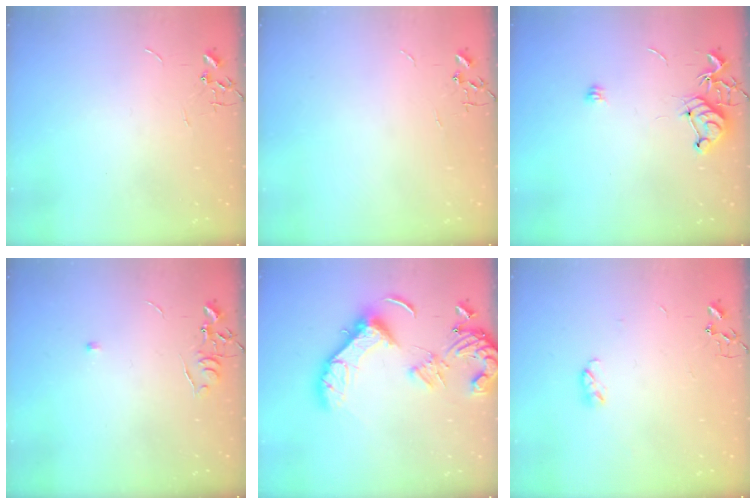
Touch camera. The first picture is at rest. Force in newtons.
{"total": 0.0}
{"total": 9.0, "press": 9.0, "slide": 0.6}
{"total": 5.0, "press": 4.9, "slide": 0.6}
{"total": 16.8, "press": 16.6, "slide": 2.0}
{"total": 4.1, "press": 4.0, "slide": 0.6}